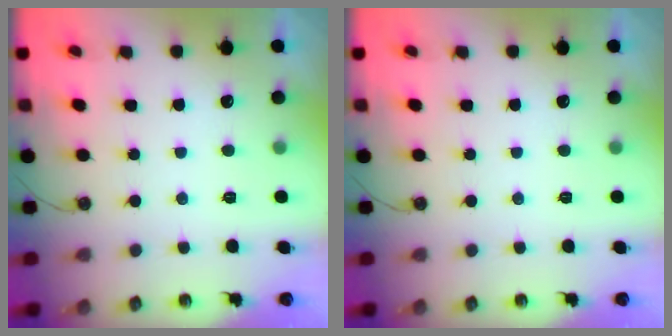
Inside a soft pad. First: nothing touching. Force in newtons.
{"total": 0.0}